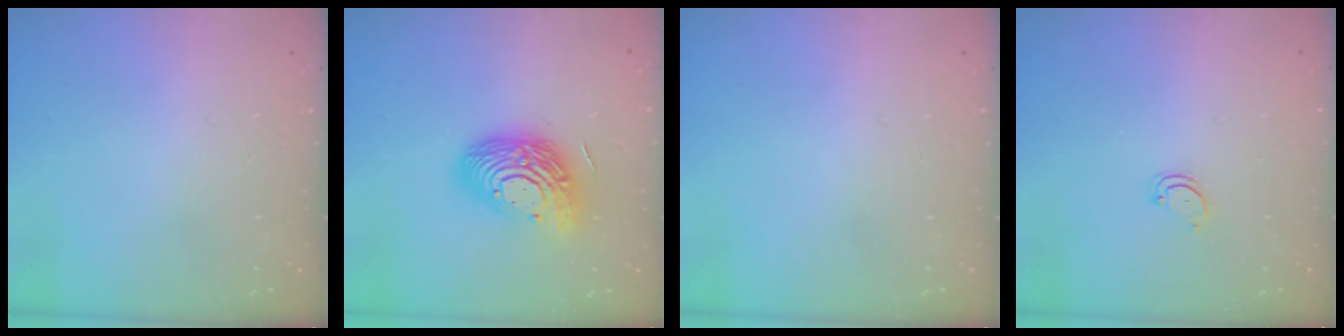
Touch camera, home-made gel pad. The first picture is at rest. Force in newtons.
{"total": 17.0, "press": 16.9, "slide": 1.3}
{"total": 0.0}
{"total": 2.8, "press": 2.8, "slide": 0.2}